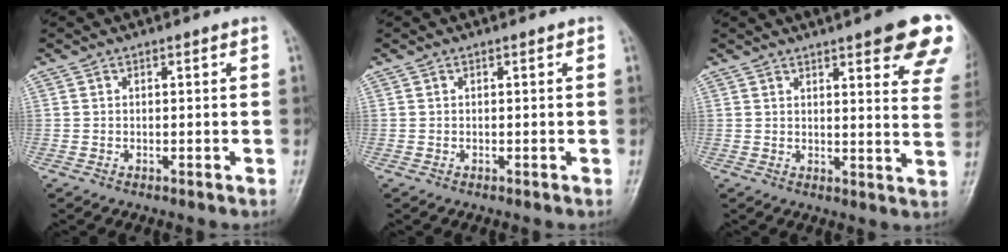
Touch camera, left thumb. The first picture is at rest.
{"total": 0.0}
{"total": 14.7, "force": [8.7, 3.6, 11.3], "torque": [-0.117, -0.030, 0.094]}